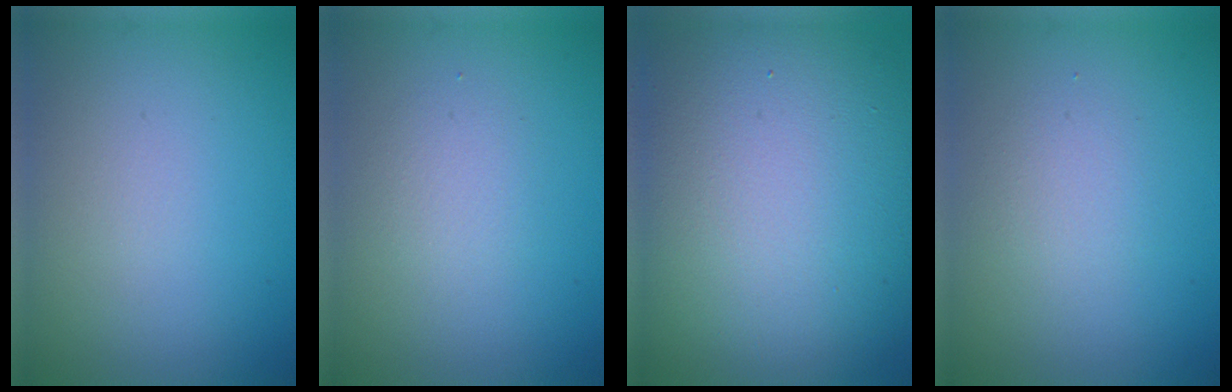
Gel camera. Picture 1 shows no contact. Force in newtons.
{"total": 1.6, "press": 1.6, "slide": 0.1}
{"total": 15.8, "press": 15.8, "slide": 1.3}
{"total": 1.7, "press": 1.7, "slide": 0.0}